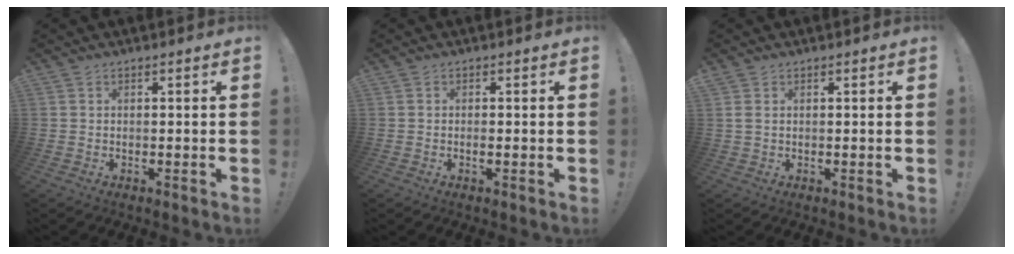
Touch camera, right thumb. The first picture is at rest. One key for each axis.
{"total": 1.0, "fx": -0.6, "fy": 0.3, "fz": 0.8, "tx": -0.018, "ty": 0.002, "tz": -0.009}
{"total": 1.2, "fx": 0.5, "fy": 0.5, "fz": 1.0, "tx": -0.016, "ty": -0.002, "tz": 0.008}